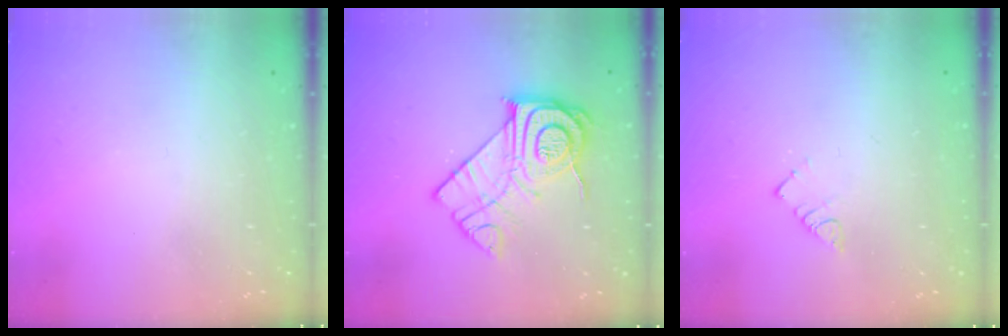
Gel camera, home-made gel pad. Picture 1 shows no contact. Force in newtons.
{"total": 15.3, "press": 15.3, "slide": 1.0}
{"total": 3.5, "press": 3.4, "slide": 0.2}